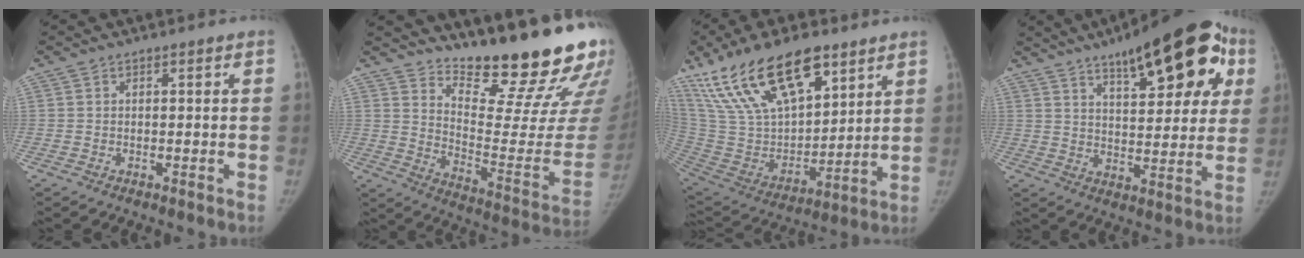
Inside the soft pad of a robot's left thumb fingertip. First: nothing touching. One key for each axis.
{"total": 23.8, "fx": 19.5, "fy": 4.5, "fz": 12.9, "tx": -0.154, "ty": -0.162, "tz": 0.276}
{"total": 26.1, "fx": 16.2, "fy": 11.9, "fz": 16.6, "tx": -0.288, "ty": -0.040, "tz": 0.306}
{"total": 23.5, "fx": 11.3, "fy": 8.7, "fz": 18.7, "tx": -0.220, "ty": -0.007, "tz": 0.160}